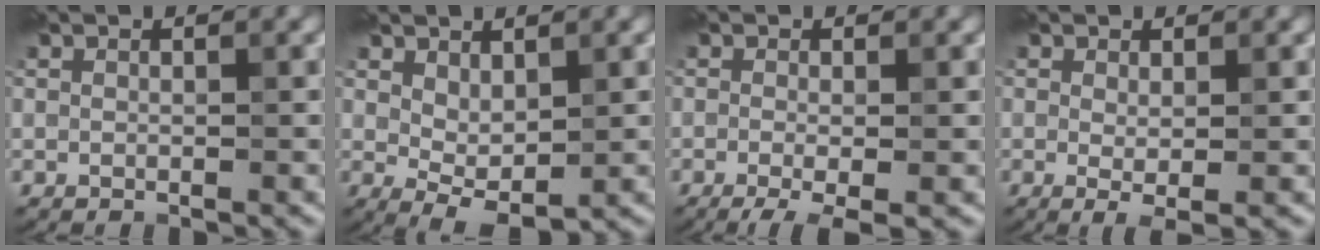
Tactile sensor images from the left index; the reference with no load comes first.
{"total": 2.7, "force": [1.1, 1.3, 2.0], "torque": [-0.039, -0.007, 0.026]}
{"total": 3.4, "force": [-1.4, 0.9, 3.0], "torque": [-0.048, -0.007, -0.023]}
{"total": 1.7, "force": [0.1, 0.3, 1.7], "torque": [-0.029, -0.010, 0.003]}